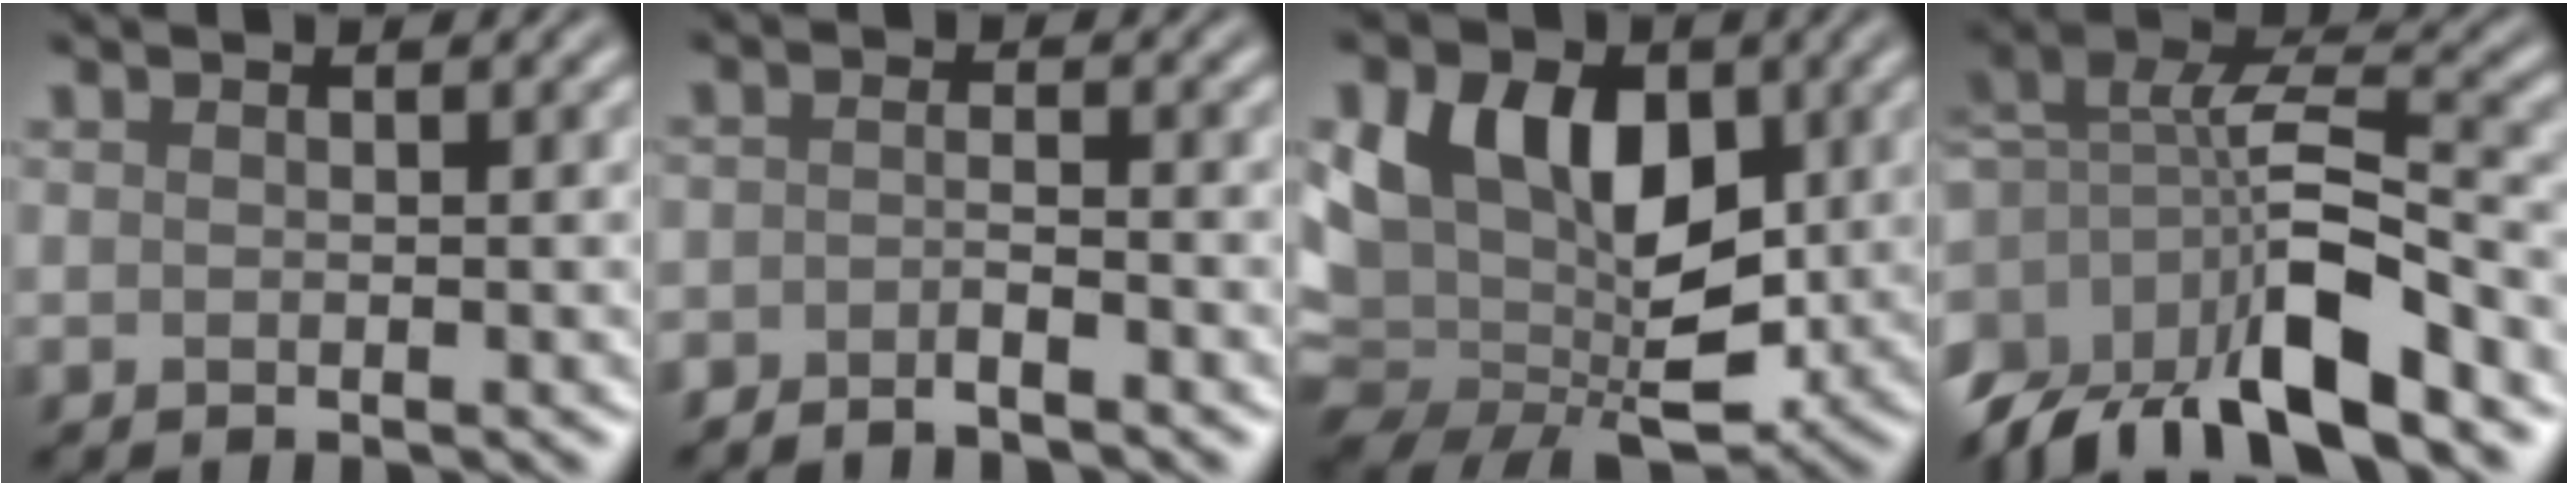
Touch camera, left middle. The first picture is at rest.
{"total": 1.7, "force": [-1.5, 0.2, 0.9], "torque": [-0.015, -0.004, -0.031]}
{"total": 10.8, "force": [1.2, 7.5, 7.7], "torque": [-0.128, -0.002, 0.016]}
{"total": 10.7, "force": [-5.4, 3.9, 8.4], "torque": [-0.147, 0.010, -0.111]}